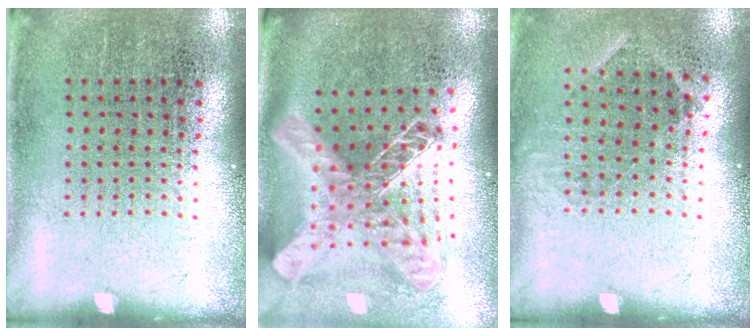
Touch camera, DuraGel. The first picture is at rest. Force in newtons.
{"total": 2.4, "press": 1.8, "slide": 1.6}
{"total": 0.9, "press": 0.8, "slide": 0.5}